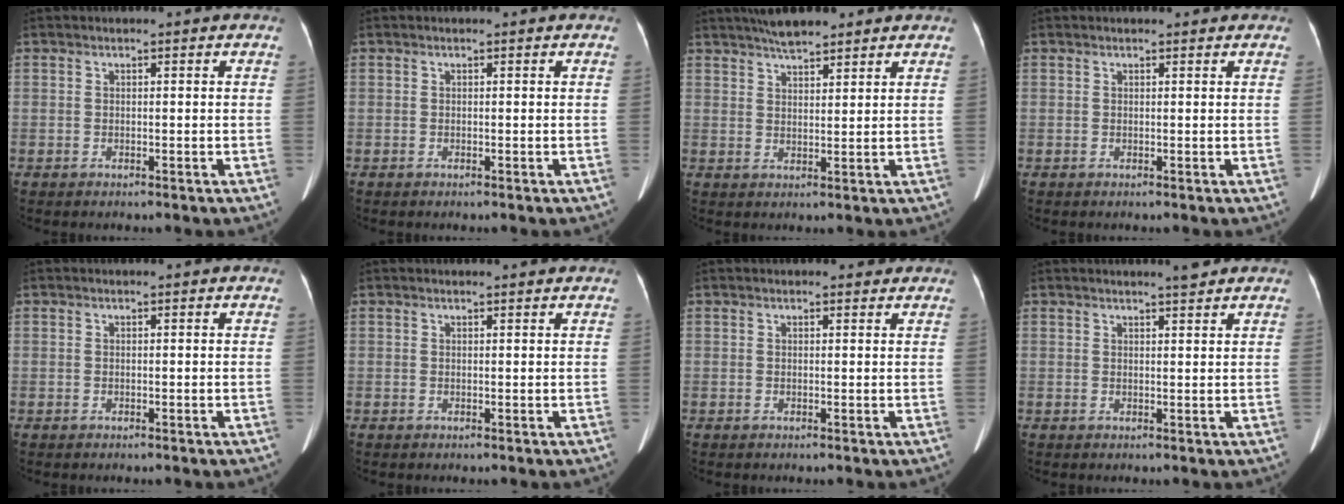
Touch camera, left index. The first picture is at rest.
{"total": 0.0}
{"total": 5.7, "force": [4.7, 1.3, 3.0], "torque": [-0.053, 0.017, 0.079]}
{"total": 1.7, "force": [1.5, 0.5, 0.7], "torque": [-0.010, 0.013, 0.017]}
{"total": 0.0}
{"total": 1.5, "force": [1.4, 0.1, 0.5], "torque": [-0.009, 0.006, 0.017]}
{"total": 2.2, "force": [1.9, 0.8, 0.7], "torque": [-0.007, 0.009, 0.019]}
{"total": 2.3, "force": [2.0, -0.1, 1.1], "torque": [-0.019, -0.004, 0.028]}